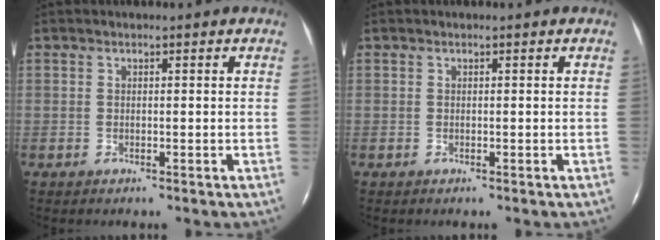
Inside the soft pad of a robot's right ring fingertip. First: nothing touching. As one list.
[{"total": 0.0}]